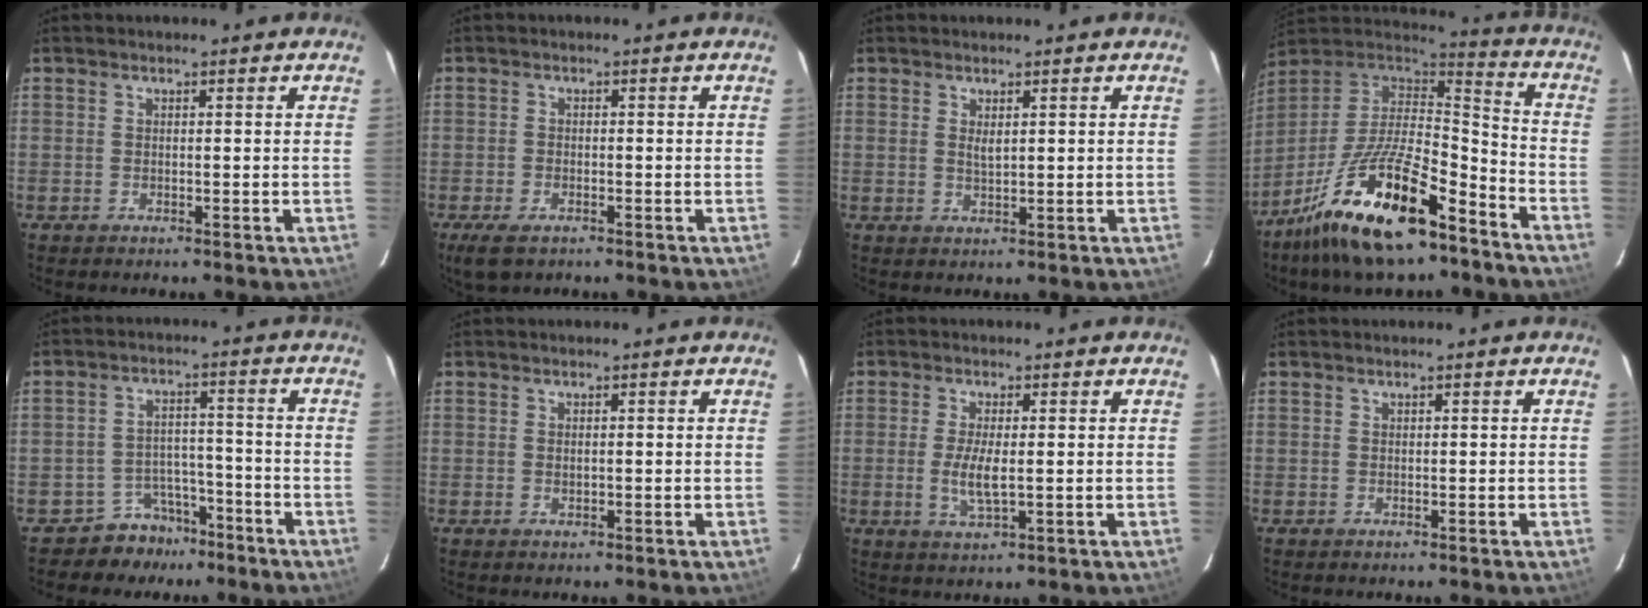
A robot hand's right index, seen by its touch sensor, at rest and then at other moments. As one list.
[{"total": 4.5, "force": [-2.9, 2.1, 2.7], "torque": [-0.068, -0.014, -0.053]}, {"total": 1.7, "force": [0.7, 0.7, 1.4], "torque": [-0.025, -0.001, 0.013]}, {"total": 21.7, "force": [-13.6, 6.8, 15.6], "torque": [-0.302, -0.020, -0.238]}, {"total": 6.9, "force": [-5.2, 4.5, -0.2], "torque": [0.001, 0.033, -0.078]}, {"total": 0.6, "force": [0.1, 0.4, 0.5], "torque": [-0.007, 0.000, 0.003]}, {"total": 4.7, "force": [-0.3, 1.2, 4.5], "torque": [-0.094, -0.009, -0.008]}, {"total": 0.0}]